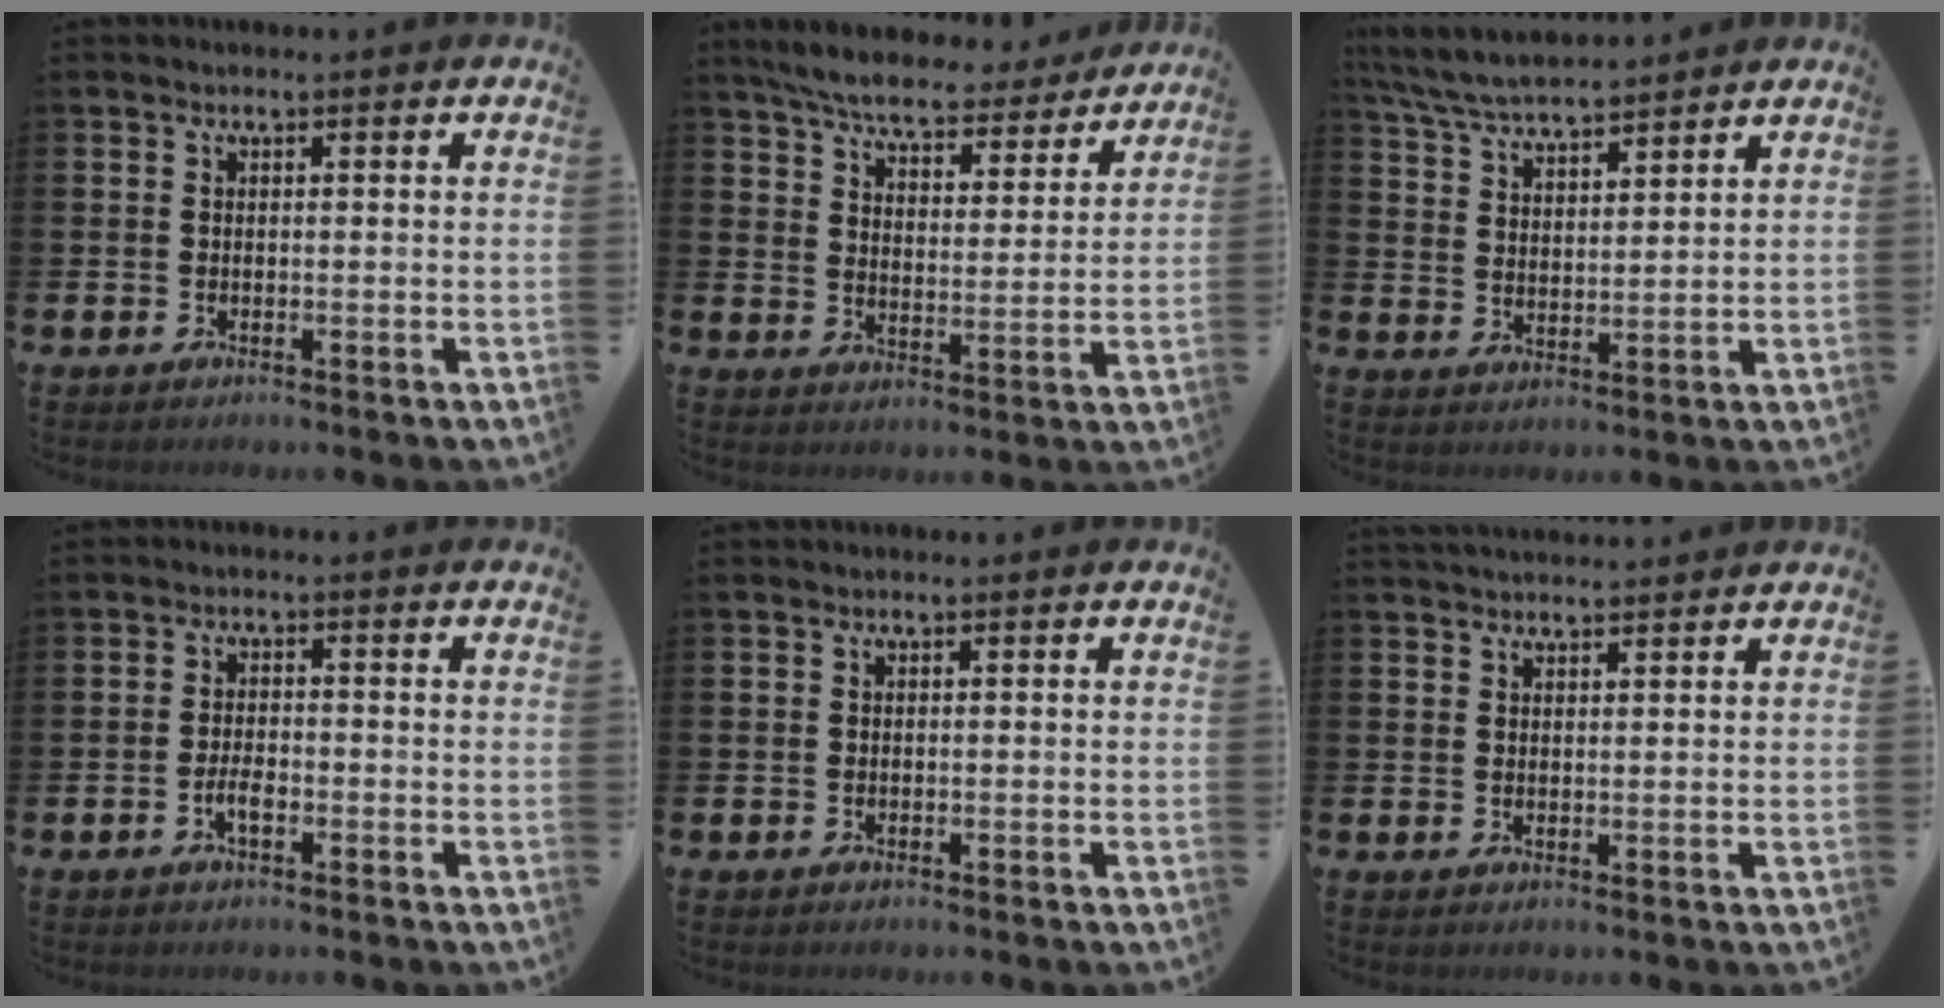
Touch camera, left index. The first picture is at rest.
{"total": 7.2, "force": [6.7, 1.1, 2.3], "torque": [-0.066, -0.041, 0.114]}
{"total": 6.2, "force": [6.1, 0.7, 1.2], "torque": [-0.049, -0.029, 0.109]}
{"total": 2.2, "force": [-0.9, 0.9, 1.8], "torque": [-0.032, 0.001, -0.018]}
{"total": 0.0}
{"total": 2.2, "force": [2.2, 0.2, 0.2], "torque": [-0.004, -0.009, 0.040]}